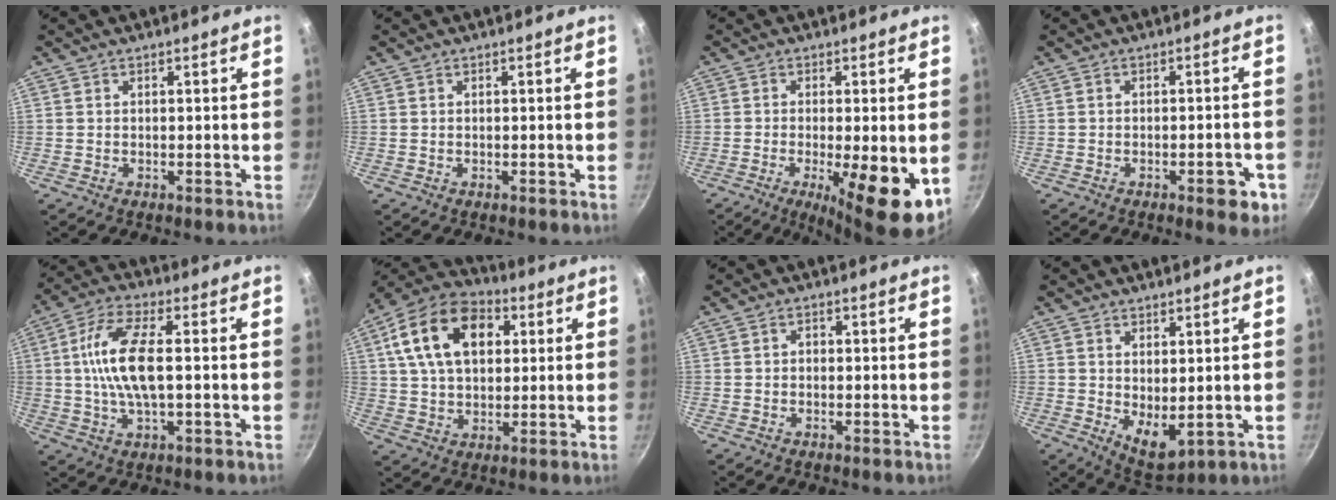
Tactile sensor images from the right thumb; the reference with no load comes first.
{"total": 0.0}
{"total": 11.7, "force": [-3.2, 2.8, 10.9], "torque": [-0.167, -0.010, -0.043]}
{"total": 5.7, "force": [-2.5, 2.3, 4.6], "torque": [-0.040, 0.016, -0.027]}
{"total": 12.0, "force": [0.5, 4.6, 11.0], "torque": [-0.220, 0.017, 0.000]}
{"total": 18.0, "force": [5.4, 11.8, 12.6], "torque": [-0.201, 0.011, 0.081]}
{"total": 1.1, "force": [0.0, 0.9, 0.6], "torque": [-0.009, 0.005, -0.002]}
{"total": 6.7, "force": [1.0, 3.4, 5.8], "torque": [-0.074, -0.027, 0.030]}